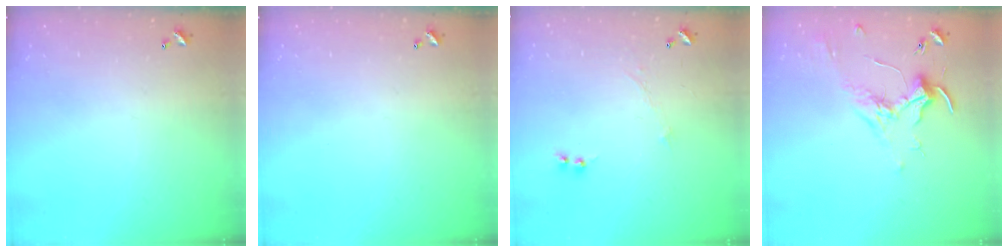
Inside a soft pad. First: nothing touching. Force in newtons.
{"total": 0.0}
{"total": 0.0}
{"total": 1.7, "press": 1.6, "slide": 0.7}